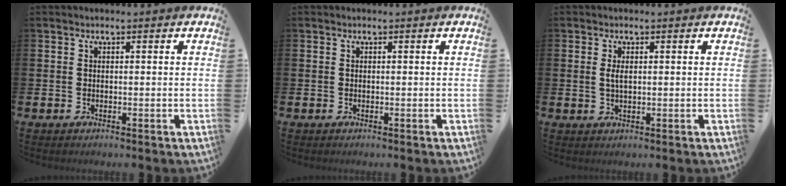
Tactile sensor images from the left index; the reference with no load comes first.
{"total": 0.0}
{"total": 1.7, "force": [0.4, 0.7, 1.5], "torque": [-0.025, 0.001, 0.002]}